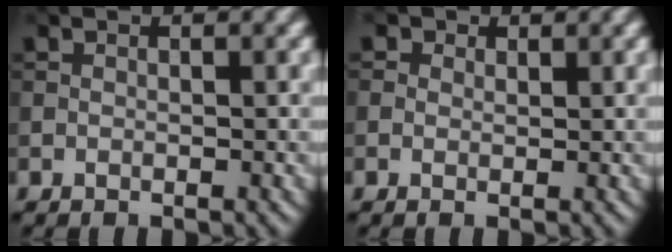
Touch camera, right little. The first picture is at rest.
{"total": 1.1, "force": [0.6, 0.9, 0.3], "torque": [-0.004, -0.001, 0.001]}